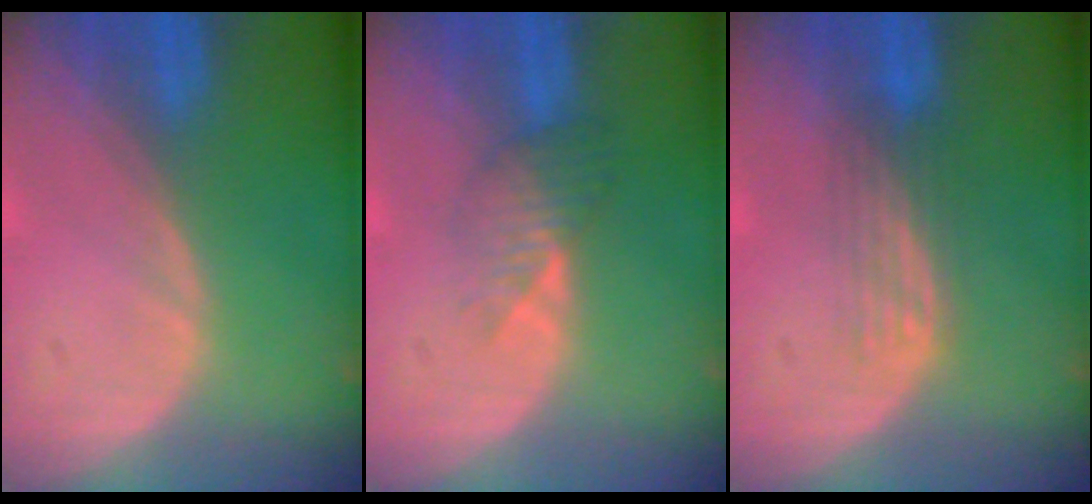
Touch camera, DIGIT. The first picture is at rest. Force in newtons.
{"total": 3.6, "press": 3.2, "slide": 1.6}
{"total": 2.9, "press": 2.7, "slide": 1.2}